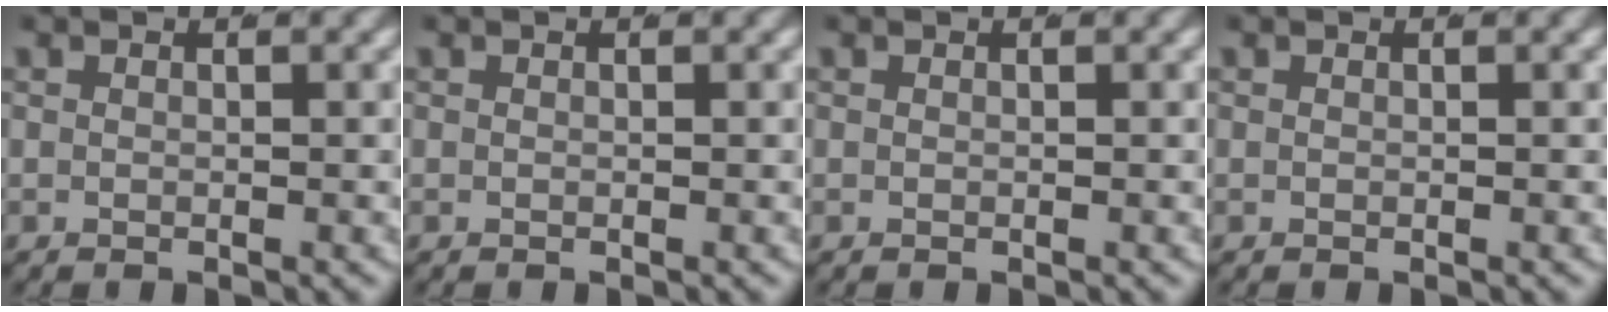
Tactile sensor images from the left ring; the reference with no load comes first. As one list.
[{"total": 0.0}, {"total": 0.0}, {"total": 0.0}]